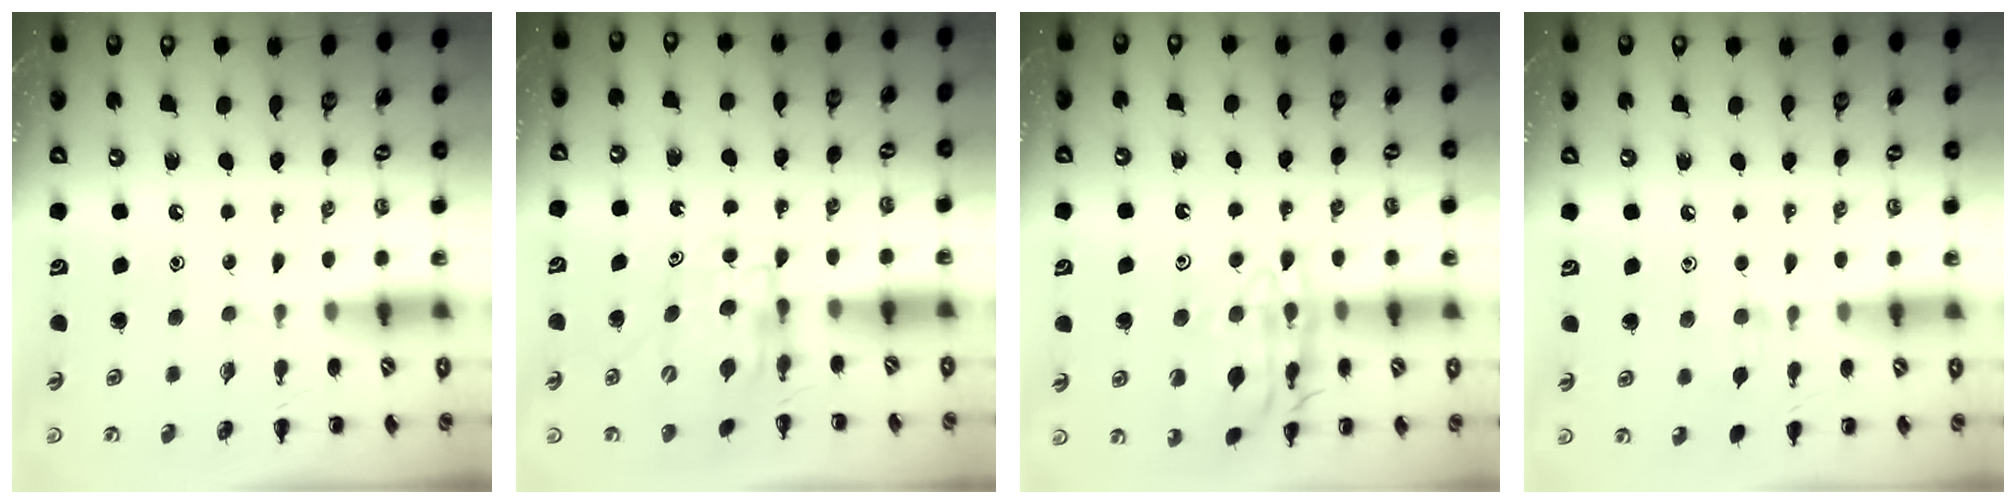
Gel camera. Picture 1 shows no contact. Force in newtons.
{"total": 5.0, "press": 5.0, "slide": 0.5}
{"total": 16.8, "press": 16.8, "slide": 1.2}
{"total": 5.5, "press": 5.0, "slide": 2.2}